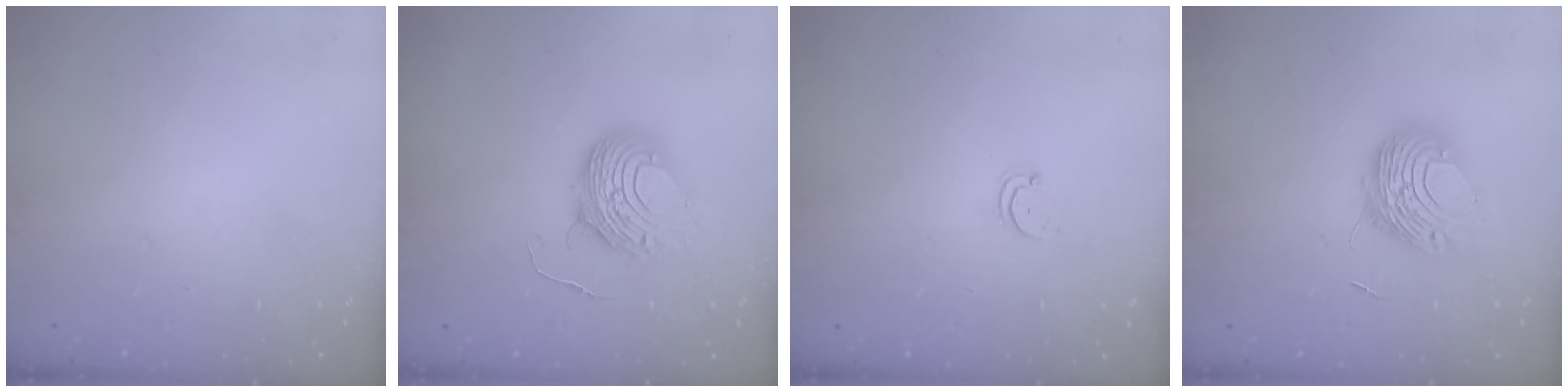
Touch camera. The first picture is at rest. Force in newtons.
{"total": 8.7, "press": 8.7, "slide": 0.9}
{"total": 1.5, "press": 1.5, "slide": 0.3}
{"total": 9.8, "press": 9.7, "slide": 1.2}